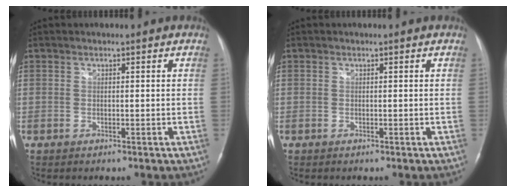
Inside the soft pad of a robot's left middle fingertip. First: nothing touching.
{"total": 0.0}